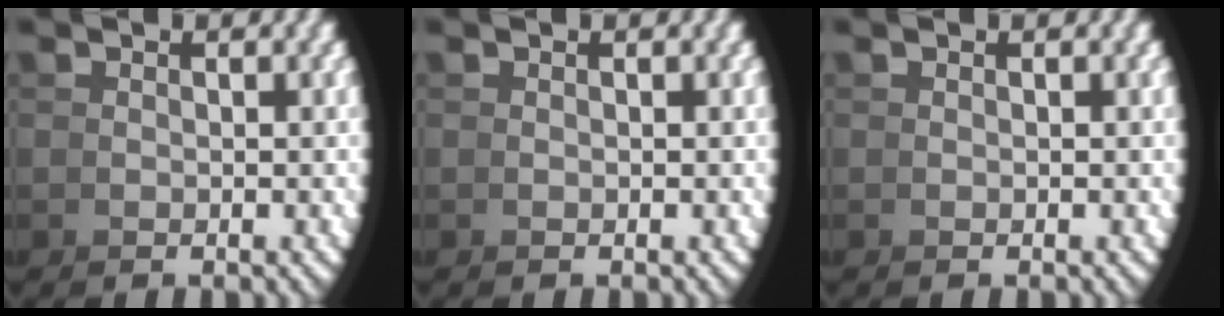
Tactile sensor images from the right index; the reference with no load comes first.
{"total": 0.0}
{"total": 0.0}